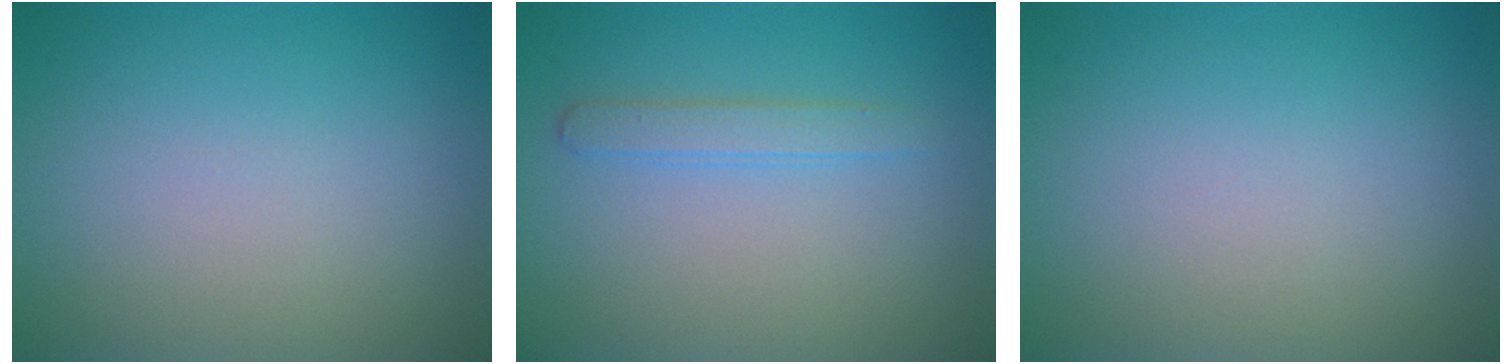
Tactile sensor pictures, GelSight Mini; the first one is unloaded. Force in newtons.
{"total": 1.6, "press": 1.6, "slide": 0.1}
{"total": 0.0}